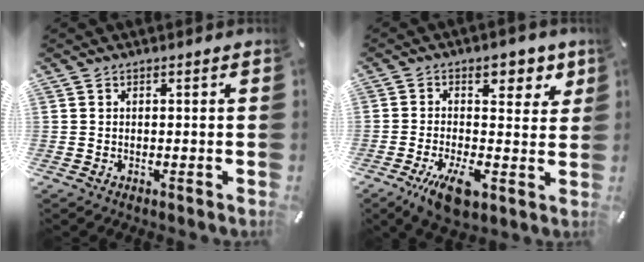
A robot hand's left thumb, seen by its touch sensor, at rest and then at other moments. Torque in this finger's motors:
{"motor_torque": [0.77, 2.69, 0.47, 0.37, 0.11]}